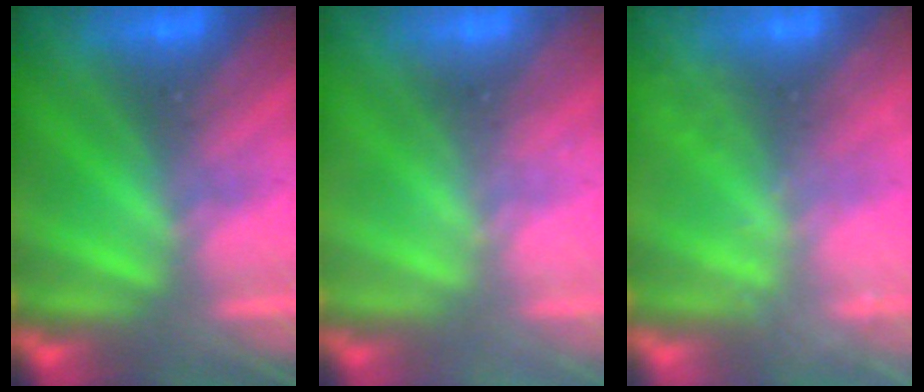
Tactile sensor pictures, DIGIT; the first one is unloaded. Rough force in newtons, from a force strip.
{"total": 2.3}
{"total": 2.3}